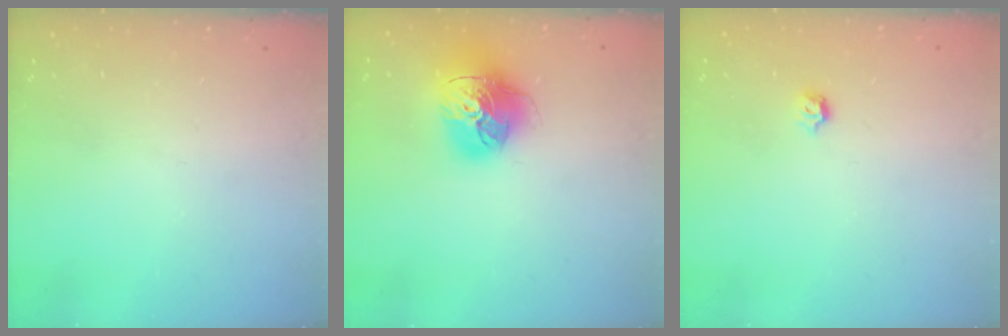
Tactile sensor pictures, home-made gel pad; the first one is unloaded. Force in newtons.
{"total": 18.6, "press": 18.5, "slide": 1.9}
{"total": 3.2, "press": 3.1, "slide": 0.7}